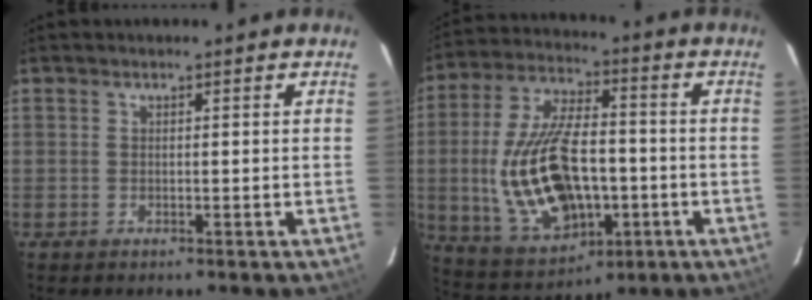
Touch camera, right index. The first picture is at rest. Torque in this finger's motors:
{"motor_torque": [2.14, 0.00, 1.05, 0.21]}